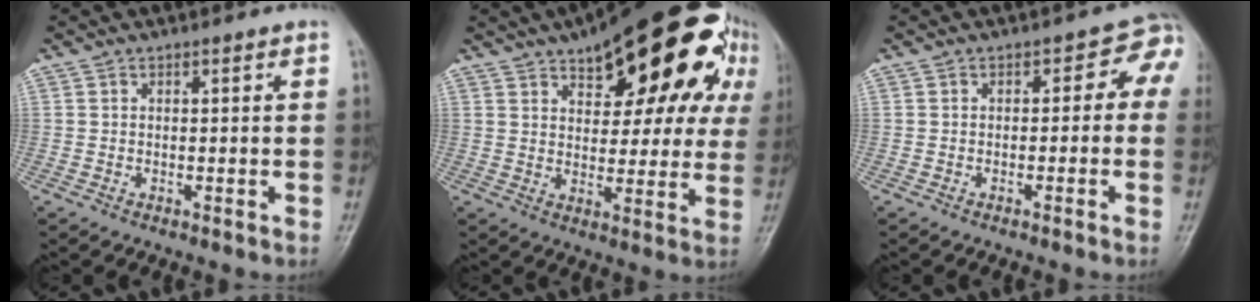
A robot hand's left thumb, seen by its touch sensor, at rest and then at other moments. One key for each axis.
{"total": 23.7, "fx": 11.8, "fy": 10.4, "fz": 17.7, "tx": -0.205, "ty": 0.002, "tz": 0.162}
{"total": 4.7, "fx": -0.3, "fy": 3.3, "fz": 3.3, "tx": 0.002, "ty": 0.021, "tz": -0.016}